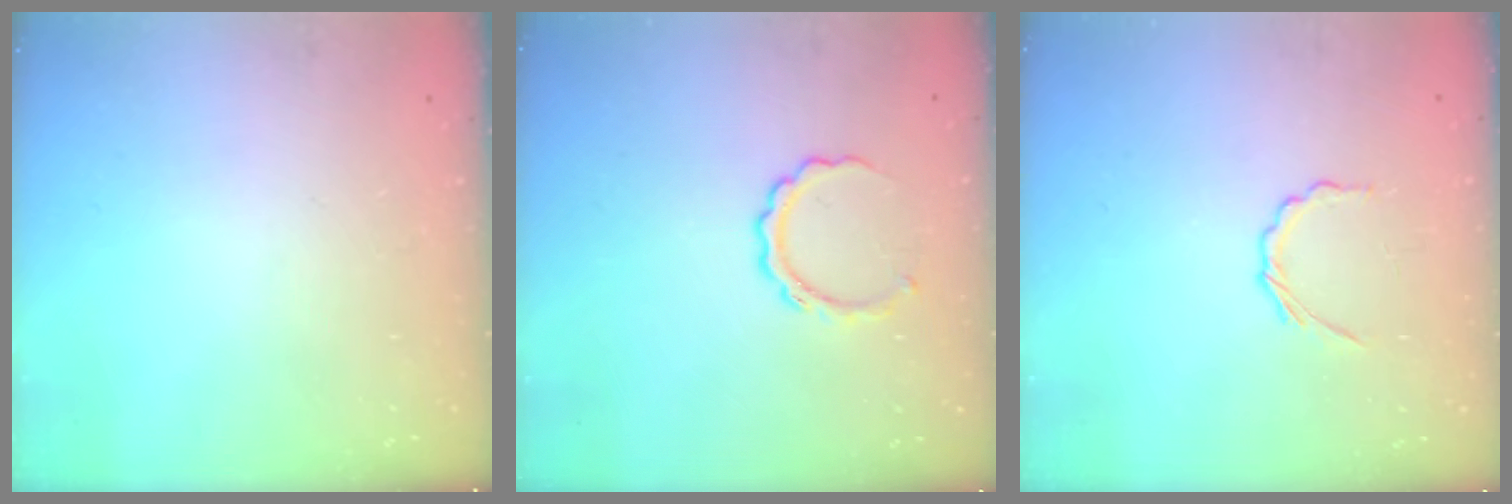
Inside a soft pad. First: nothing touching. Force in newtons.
{"total": 6.3, "press": 6.3, "slide": 0.6}
{"total": 2.4, "press": 2.3, "slide": 0.9}